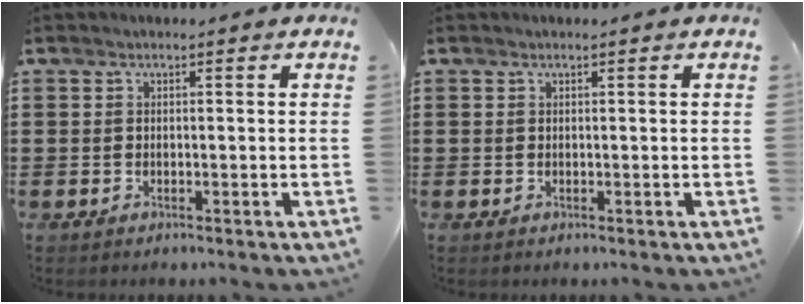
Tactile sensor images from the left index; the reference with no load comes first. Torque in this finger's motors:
{"motor_torque": [-0.23, 0.31, -0.01, -0.01]}